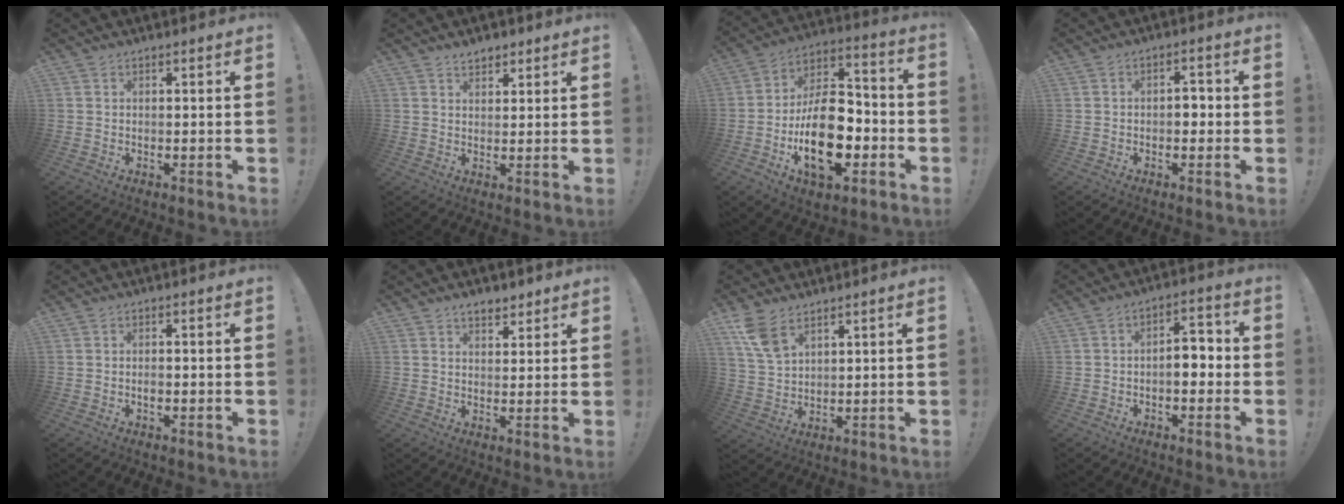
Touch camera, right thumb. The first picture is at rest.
{"total": 3.4, "force": [2.6, 1.9, 1.1], "torque": [-0.007, -0.014, 0.047]}
{"total": 22.7, "force": [-6.7, 12.7, 17.5], "torque": [-0.311, 0.039, -0.102]}
{"total": 3.5, "force": [-0.9, 2.6, 2.2], "torque": [-0.028, 0.005, -0.021]}
{"total": 1.2, "force": [-0.7, 0.7, 0.7], "torque": [-0.012, 0.002, -0.012]}
{"total": 4.5, "force": [3.5, 2.2, 1.7], "torque": [-0.015, -0.019, 0.061]}
{"total": 8.1, "force": [5.2, 4.0, 4.7], "torque": [-0.076, -0.023, 0.101]}
{"total": 7.5, "force": [-1.5, 4.5, 5.8], "torque": [-0.085, 0.016, -0.025]}